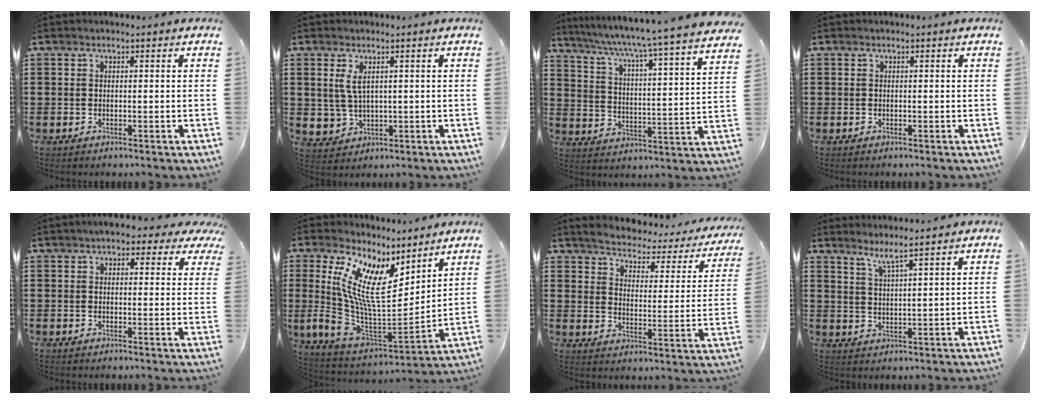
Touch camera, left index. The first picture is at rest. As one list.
[{"total": 3.4, "force": [1.4, 2.0, 2.4], "torque": [-0.054, 0.007, 0.025]}, {"total": 5.3, "force": [4.4, -1.3, 2.7], "torque": [-0.071, -0.054, 0.061]}, {"total": 0.0}, {"total": 2.9, "force": [2.1, 1.4, 1.5], "torque": [-0.022, -0.002, 0.032]}, {"total": 12.2, "force": [6.8, 4.1, 9.2], "torque": [-0.221, -0.055, 0.120]}, {"total": 2.8, "force": [2.7, 0.3, 0.7], "torque": [-0.035, -0.026, 0.036]}, {"total": 3.5, "force": [3.1, -0.8, 1.6], "torque": [-0.041, -0.013, 0.052]}]